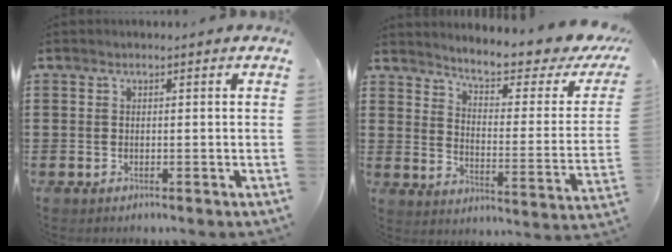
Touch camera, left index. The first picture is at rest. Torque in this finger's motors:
{"motor_torque": [2.14, 0.00, 0.52, 0.08]}